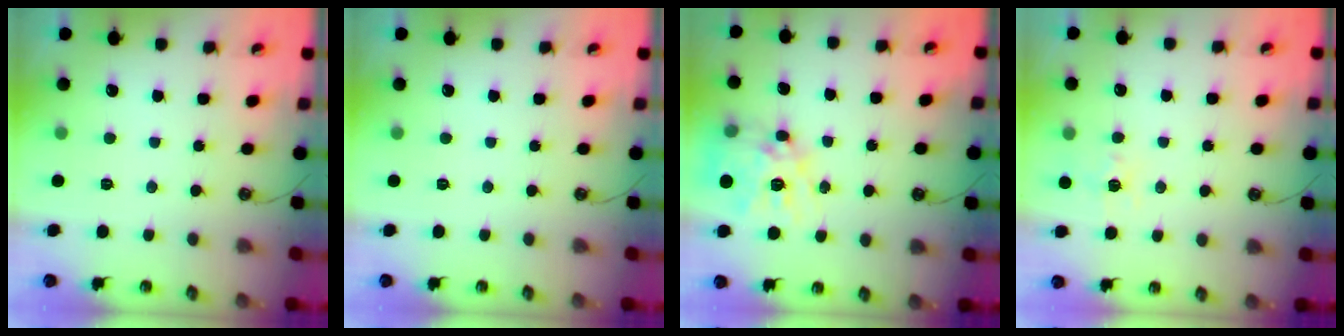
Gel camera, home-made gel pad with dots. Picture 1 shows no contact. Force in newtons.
{"total": 0.0}
{"total": 16.8, "press": 16.7, "slide": 1.6}
{"total": 6.4, "press": 6.3, "slide": 0.8}